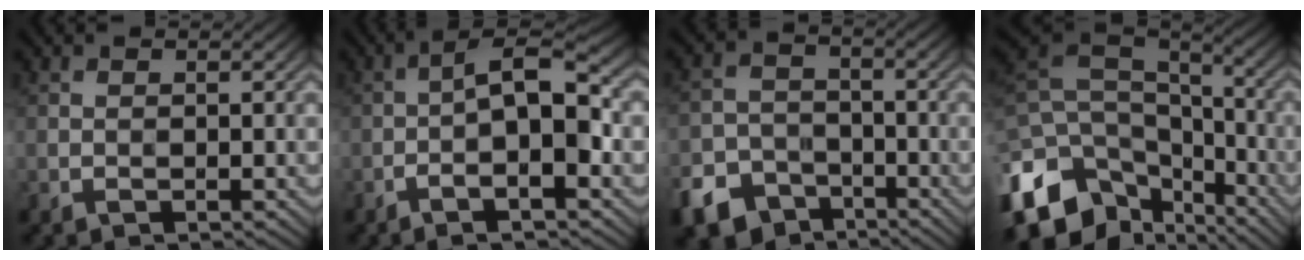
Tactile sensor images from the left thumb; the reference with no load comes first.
{"total": 7.3, "force": [-1.9, 1.9, 6.8], "torque": [-0.104, 0.011, -0.031]}
{"total": 8.6, "force": [-5.8, 5.6, 3.1], "torque": [-0.074, -0.025, -0.101]}
{"total": 14.7, "force": [-7.0, 9.2, 9.1], "torque": [-0.257, -0.029, -0.100]}